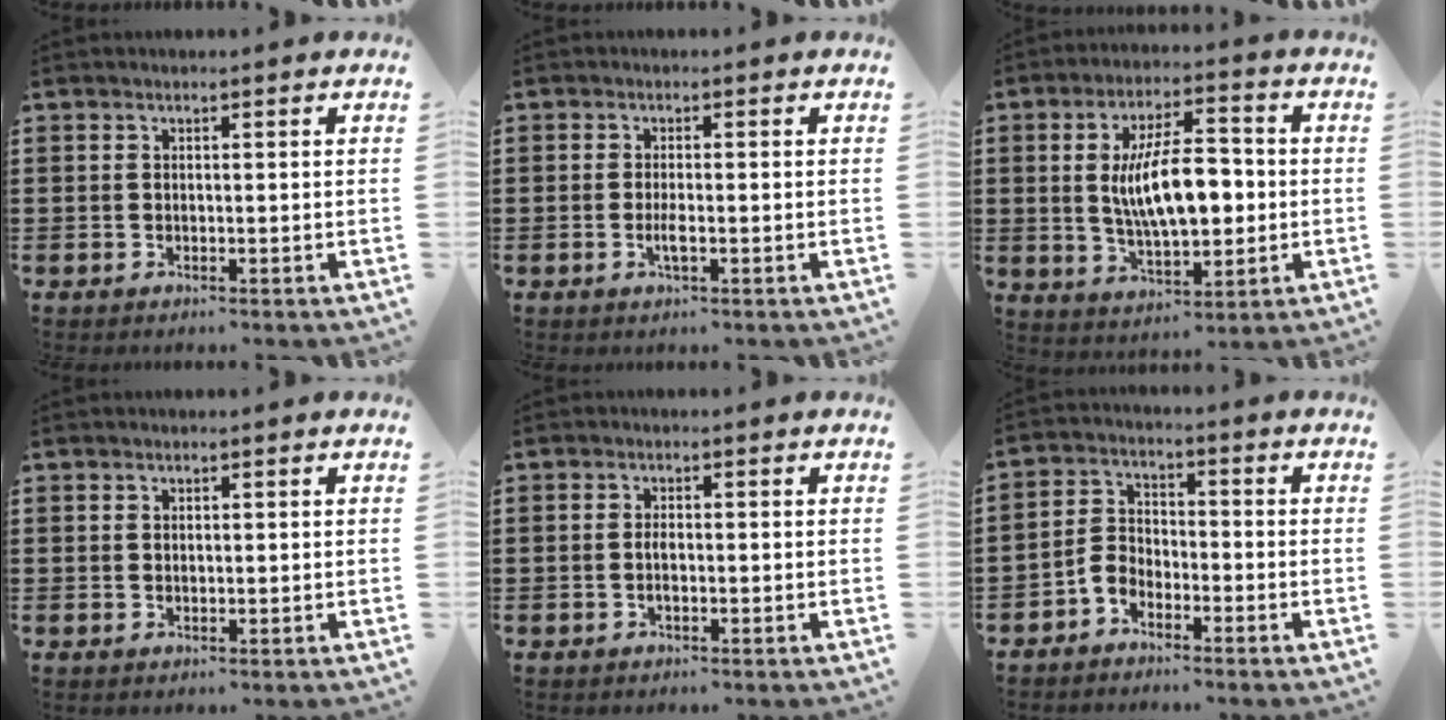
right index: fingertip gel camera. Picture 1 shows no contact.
{"total": 2.2, "force": [-0.7, 0.4, 2.1], "torque": [-0.052, -0.005, -0.017]}
{"total": 11.0, "force": [0.3, 4.8, 9.9], "torque": [-0.178, 0.004, -0.001]}
{"total": 0.6, "force": [0.4, 0.4, 0.3], "torque": [-0.007, 0.003, 0.007]}
{"total": 1.5, "force": [-0.3, 0.4, 1.4], "torque": [-0.028, -0.005, -0.003]}
{"total": 3.6, "force": [-2.6, 2.1, 1.2], "torque": [-0.043, 0.006, -0.057]}